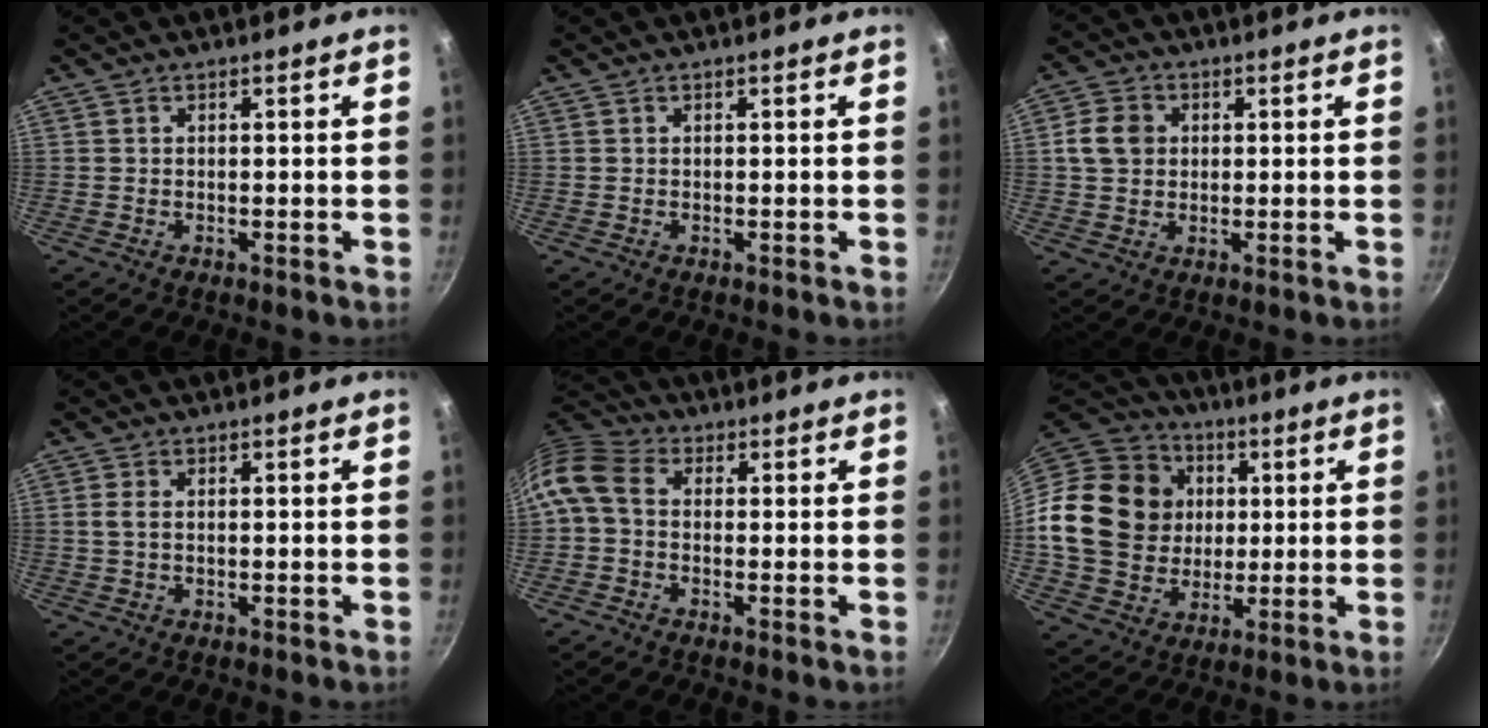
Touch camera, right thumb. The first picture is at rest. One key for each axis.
{"total": 0.0}
{"total": 6.0, "fx": 0.9, "fy": 5.1, "fz": 3.1, "tx": -0.041, "ty": 0.005, "tz": 0.008}
{"total": 2.0, "fx": 0.3, "fy": 1.2, "fz": 1.7, "tx": -0.035, "ty": 0.001, "tz": 0.004}
{"total": 8.4, "fx": -0.4, "fy": 5.9, "fz": 5.9, "tx": -0.130, "ty": 0.031, "tz": -0.026}
{"total": 21.7, "fx": 2.2, "fy": 18.7, "fz": 10.9, "tx": -0.186, "ty": 0.018, "tz": 0.044}